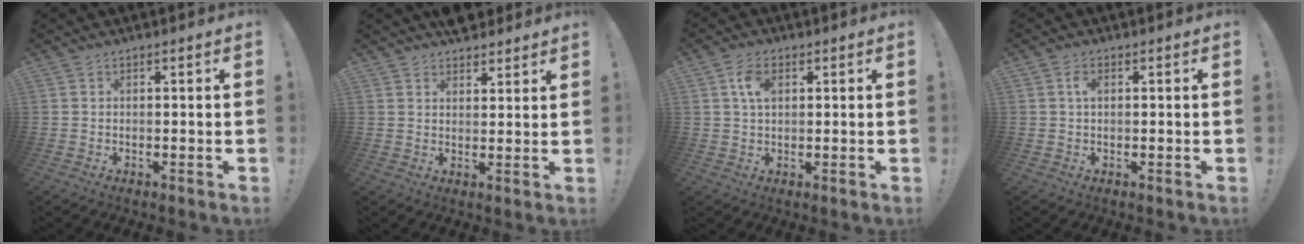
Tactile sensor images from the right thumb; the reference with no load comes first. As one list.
[{"total": 4.5, "force": [3.9, 2.3, 0.7], "torque": [0.004, -0.025, 0.070]}, {"total": 5.5, "force": [1.7, 3.3, 4.0], "torque": [-0.067, 0.003, 0.028]}, {"total": 2.3, "force": [0.5, 1.2, 1.9], "torque": [-0.031, 0.003, 0.006]}]